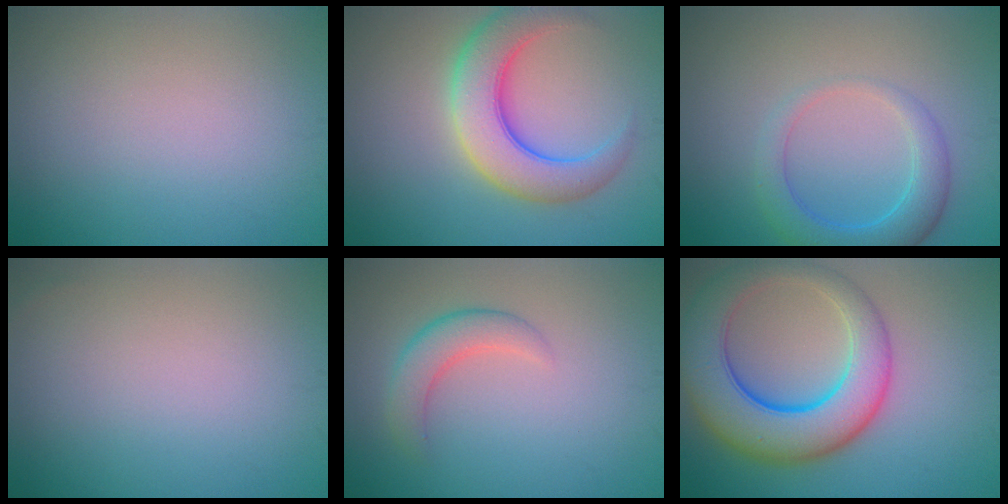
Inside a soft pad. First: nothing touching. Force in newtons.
{"total": 6.9, "press": 6.9, "slide": 0.3}
{"total": 3.8, "press": 3.7, "slide": 0.2}
{"total": 0.0}
{"total": 2.8, "press": 2.8, "slide": 0.2}
{"total": 9.2, "press": 9.2, "slide": 0.6}